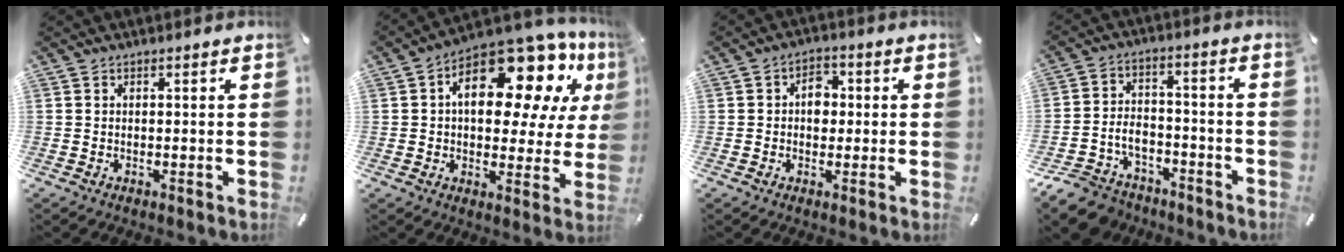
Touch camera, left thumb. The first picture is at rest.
{"total": 18.9, "force": [8.6, 10.2, 13.4], "torque": [-0.187, -0.062, 0.145]}
{"total": 5.2, "force": [0.1, 3.9, 3.4], "torque": [-0.035, -0.001, -0.008]}
{"total": 9.0, "force": [-5.9, 6.2, 2.8], "torque": [-0.056, 0.034, -0.109]}